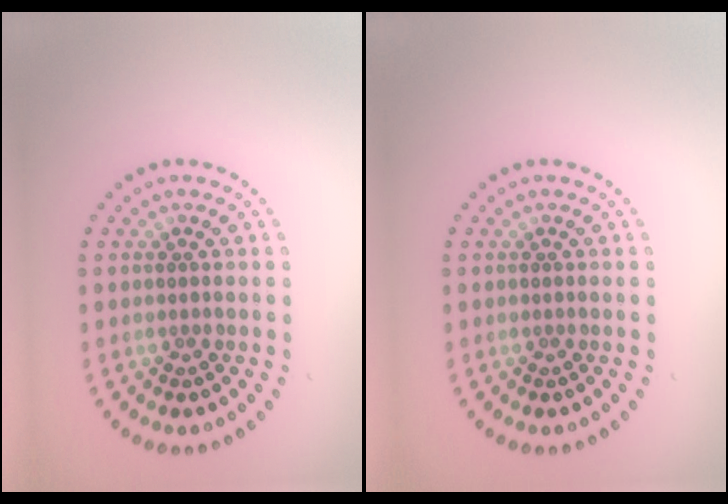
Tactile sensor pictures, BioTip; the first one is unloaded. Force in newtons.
{"total": 0.0}